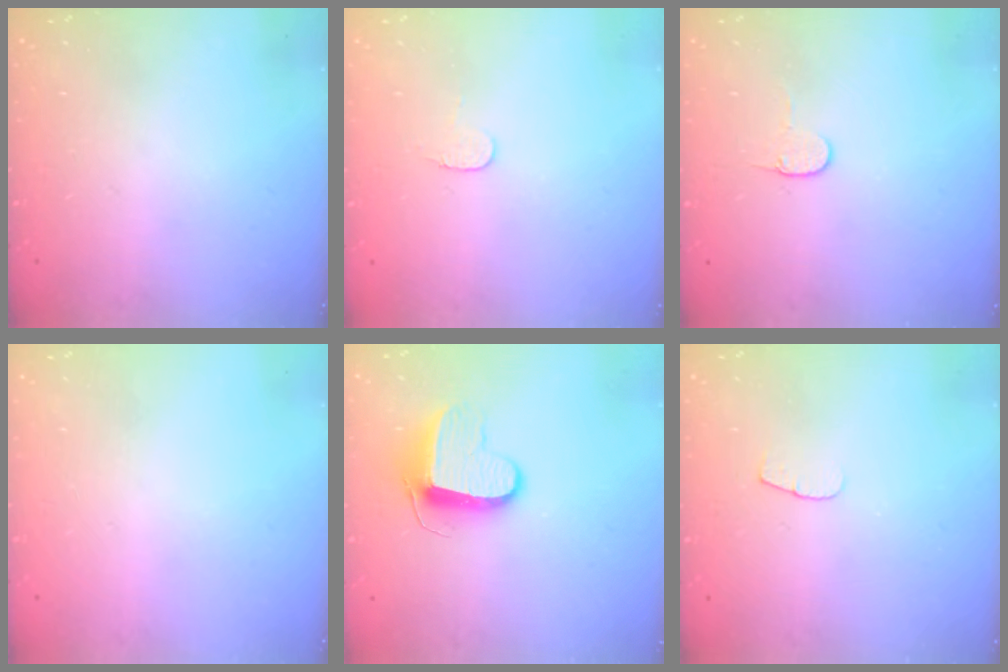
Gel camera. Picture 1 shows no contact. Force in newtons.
{"total": 4.3, "press": 4.3, "slide": 0.3}
{"total": 3.2, "press": 3.2, "slide": 0.3}
{"total": 0.0}
{"total": 9.8, "press": 9.8, "slide": 0.4}
{"total": 3.7, "press": 3.7, "slide": 0.4}